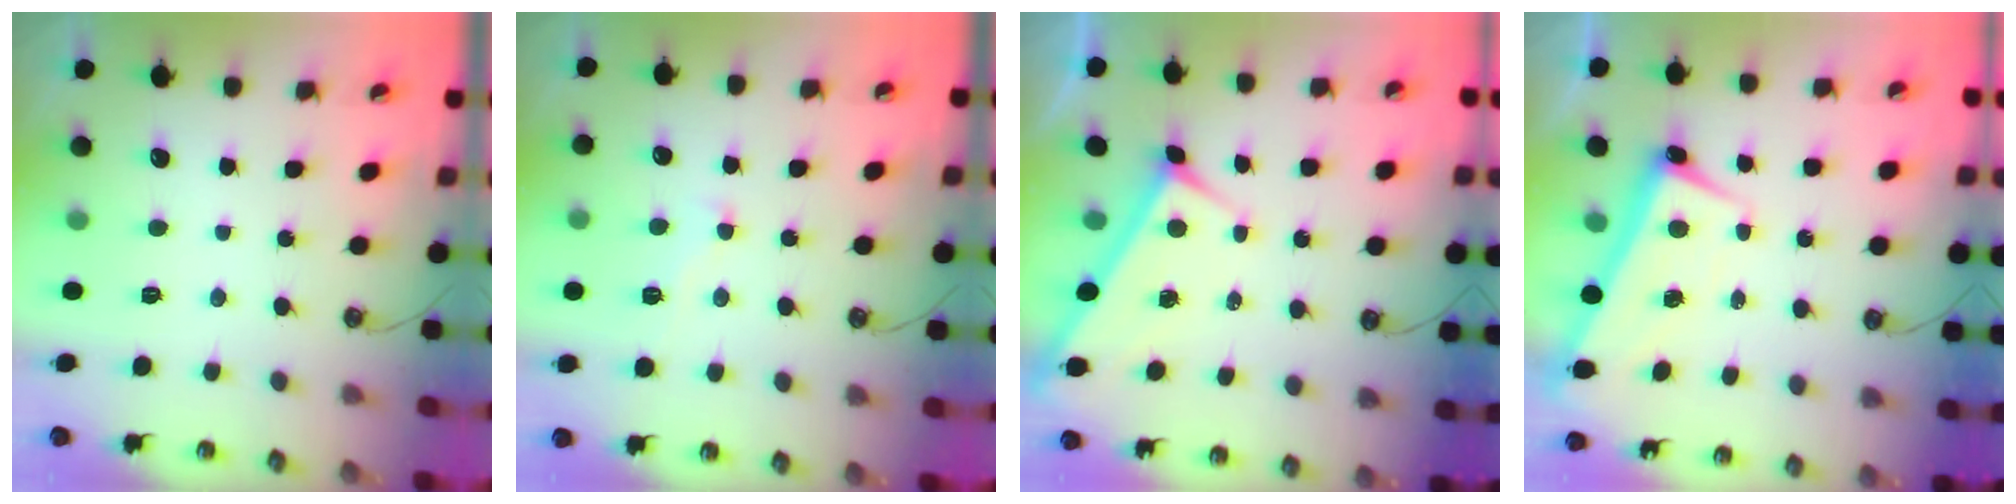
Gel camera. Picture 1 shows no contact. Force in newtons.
{"total": 0.8, "press": 0.7, "slide": 0.4}
{"total": 3.9, "press": 3.9, "slide": 0.3}
{"total": 2.6, "press": 2.5, "slide": 0.8}